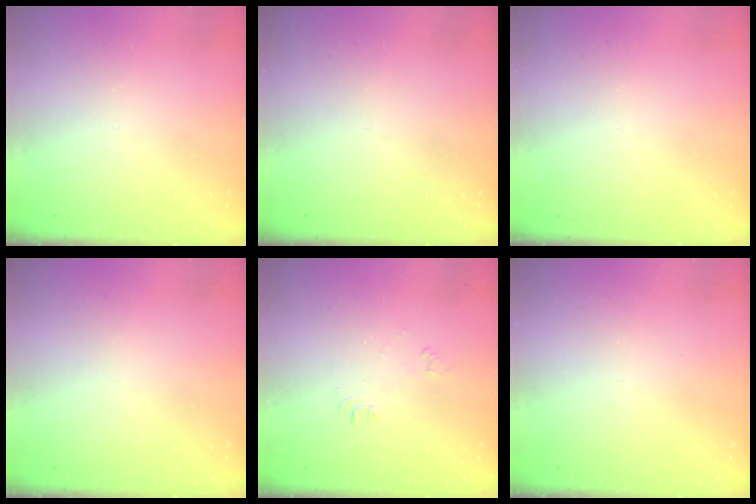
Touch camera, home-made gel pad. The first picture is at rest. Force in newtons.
{"total": 0.0}
{"total": 0.0}
{"total": 0.0}
{"total": 3.4, "press": 3.4, "slide": 0.4}
{"total": 2.2, "press": 2.2, "slide": 0.4}